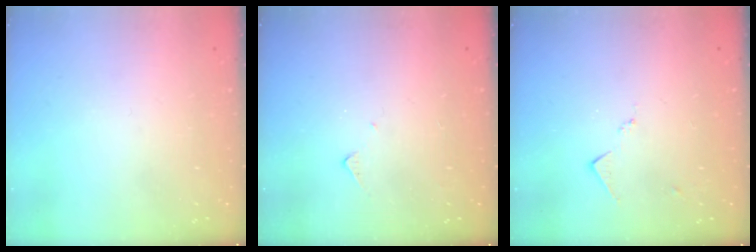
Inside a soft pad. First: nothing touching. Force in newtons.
{"total": 6.2, "press": 6.2, "slide": 0.4}
{"total": 6.1, "press": 6.1, "slide": 0.9}